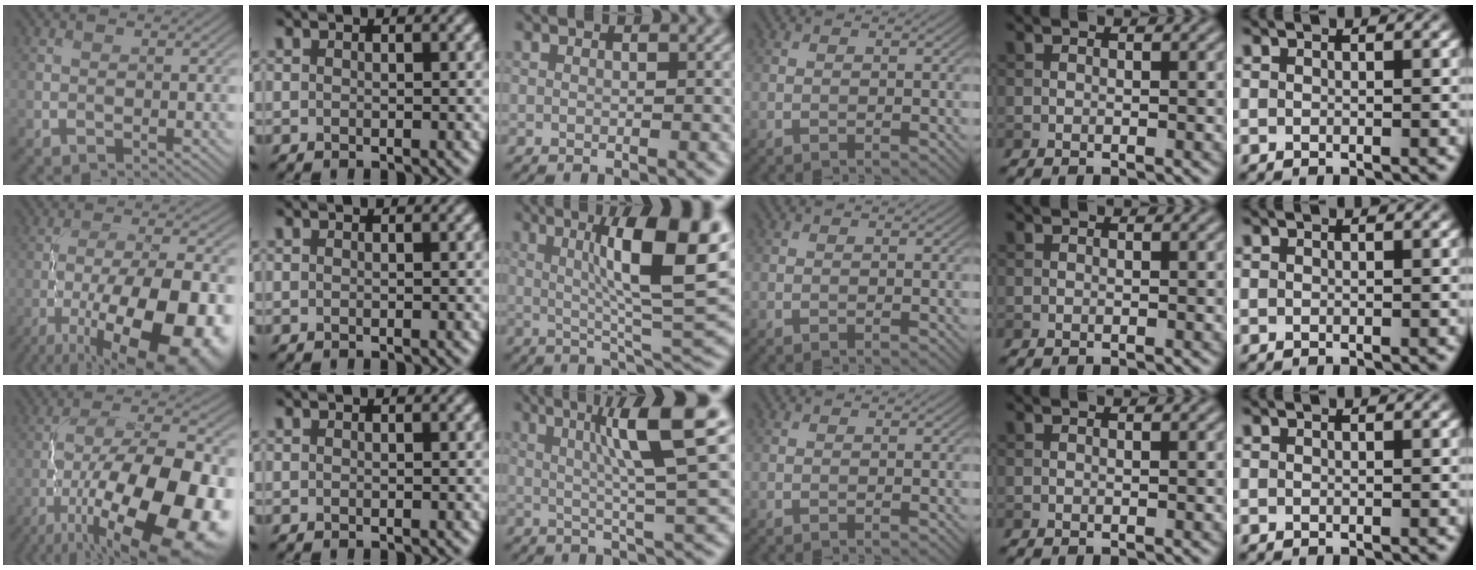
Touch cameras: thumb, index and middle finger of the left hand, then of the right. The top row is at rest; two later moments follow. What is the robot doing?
{"motion": "unscrew", "object": "medicine bottle"}